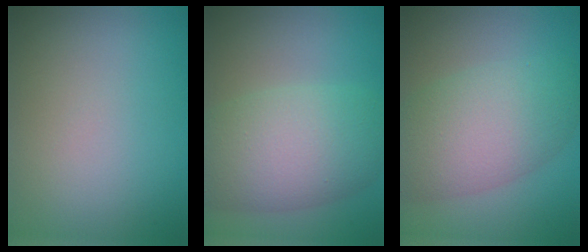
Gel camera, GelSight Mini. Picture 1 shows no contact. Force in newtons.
{"total": 8.1, "press": 8.1, "slide": 0.5}
{"total": 7.9, "press": 7.9, "slide": 0.1}